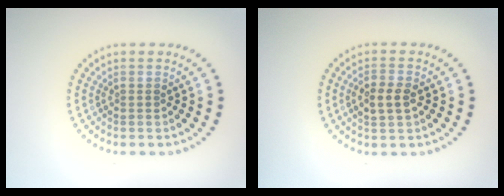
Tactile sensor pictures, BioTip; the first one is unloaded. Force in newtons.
{"total": 2.4, "press": 2.4, "slide": 0.3}